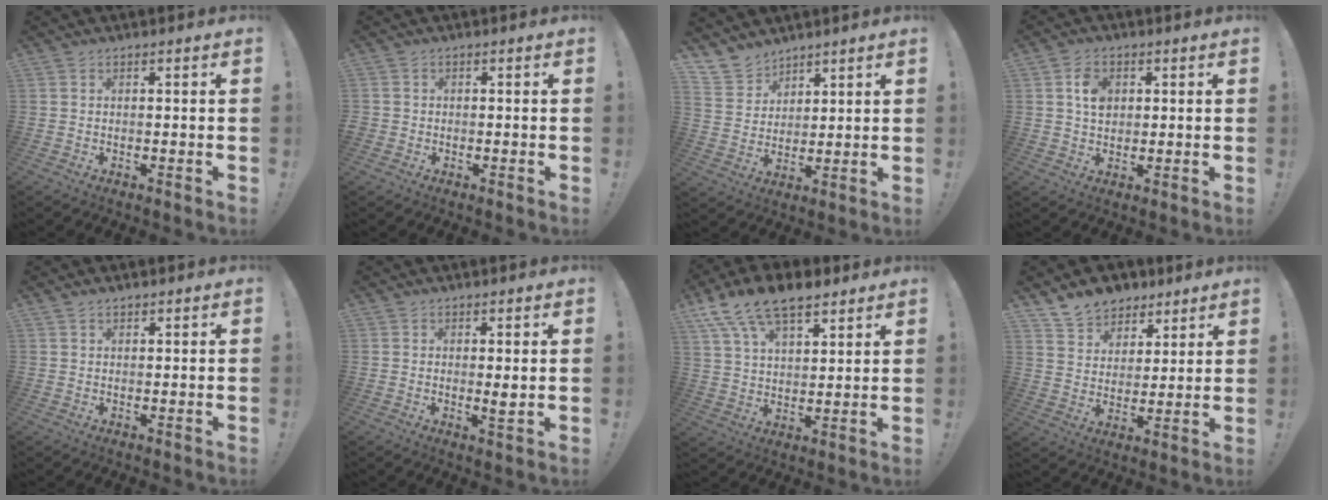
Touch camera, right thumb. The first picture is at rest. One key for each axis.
{"total": 1.3, "fx": -0.3, "fy": 1.2, "fz": 0.4, "tx": -0.011, "ty": 0.005, "tz": -0.004}
{"total": 8.1, "fx": 6.6, "fy": 4.6, "fz": 0.5, "tx": -0.016, "ty": -0.053, "tz": 0.131}
{"total": 6.3, "fx": 1.7, "fy": 4.7, "fz": 3.9, "tx": -0.053, "ty": 0.003, "tz": 0.031}
{"total": 1.3, "fx": 1.1, "fy": 0.5, "fz": 0.4, "tx": 0.000, "ty": -0.004, "tz": 0.020}
{"total": 2.9, "fx": 0.7, "fy": 0.5, "fz": 2.7, "tx": -0.025, "ty": -0.014, "tz": 0.007}
{"total": 13.5, "fx": 9.5, "fy": 6.1, "fz": 7.4, "tx": -0.134, "ty": -0.050, "tz": 0.176}
{"total": 9.7, "fx": 7.6, "fy": 5.8, "fz": 1.2, "tx": -0.028, "ty": -0.059, "tz": 0.152}